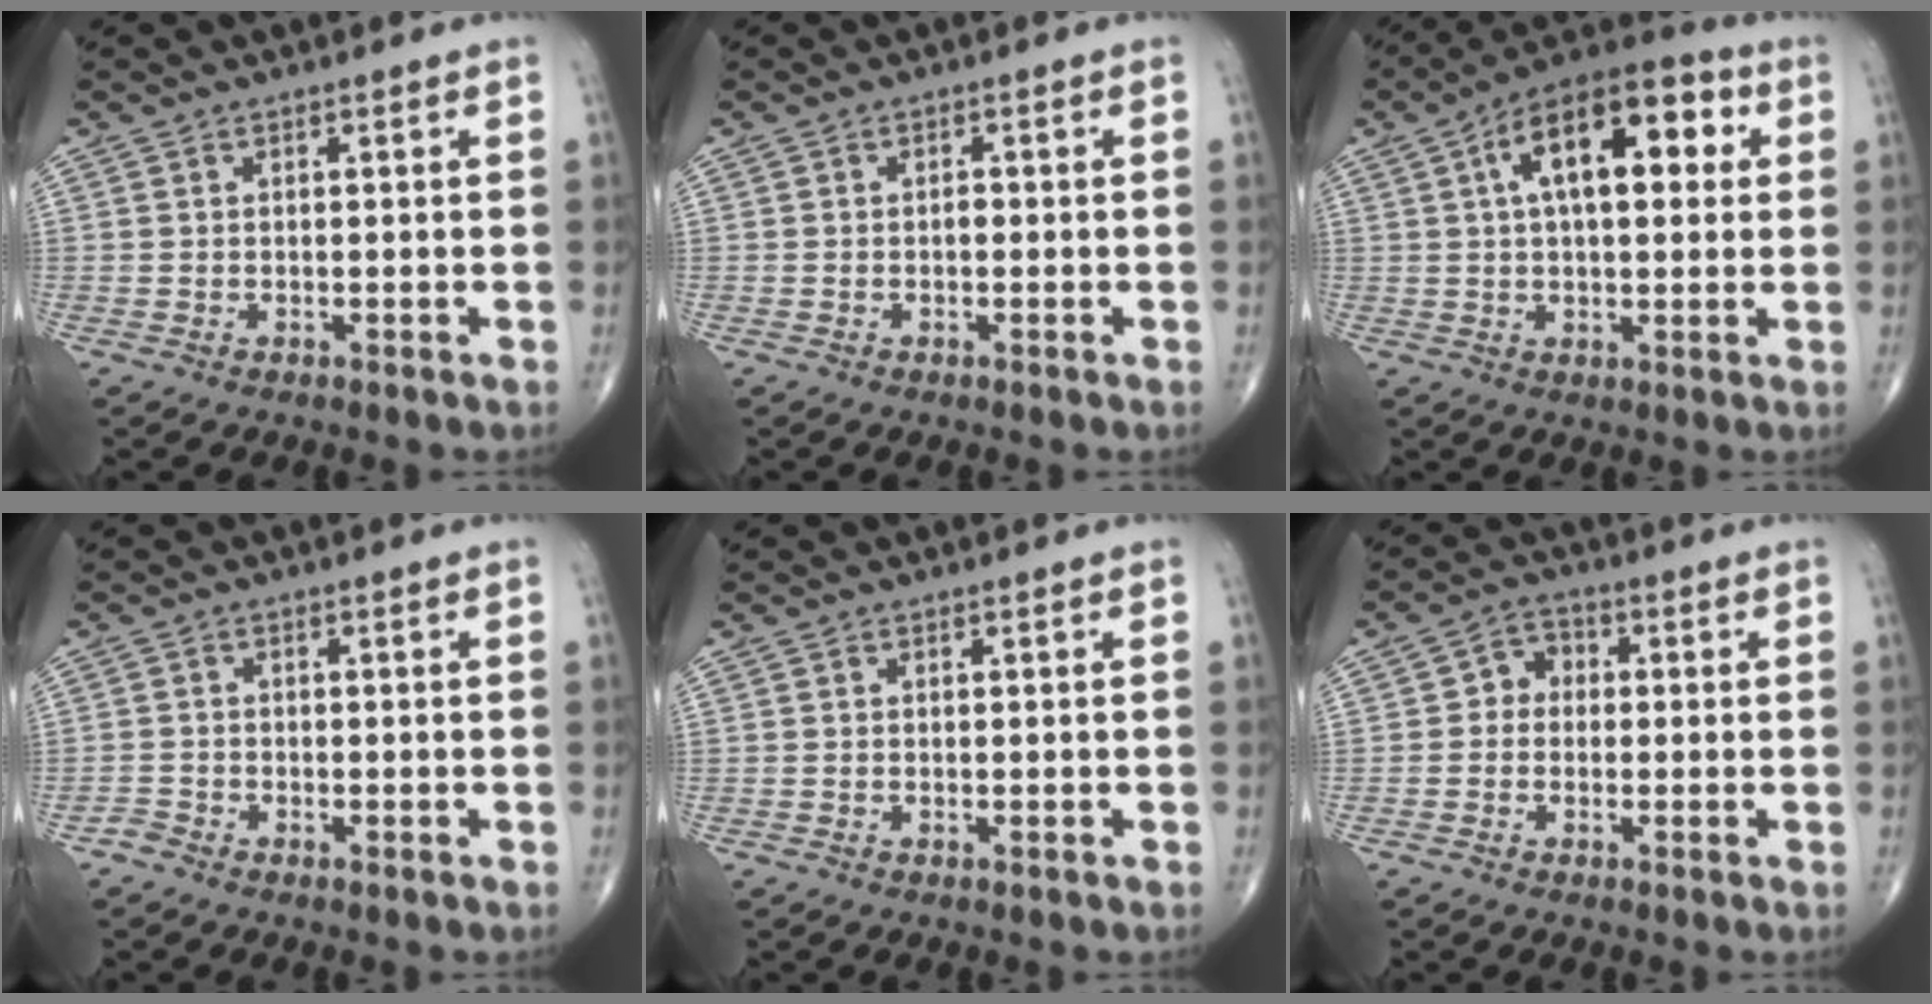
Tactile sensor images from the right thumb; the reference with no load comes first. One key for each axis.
{"total": 1.0, "fx": -0.2, "fy": 0.7, "fz": 0.7, "tx": -0.006, "ty": 0.003, "tz": -0.006}
{"total": 16.9, "fx": 4.4, "fy": 8.1, "fz": 14.1, "tx": -0.198, "ty": 0.028, "tz": 0.060}
{"total": 1.3, "fx": -1.2, "fy": 0.5, "fz": -0.1, "tx": 0.004, "ty": -0.002, "tz": -0.028}
{"total": 0.0}
{"total": 4.4, "fx": -0.2, "fy": 3.7, "fz": 2.2, "tx": -0.013, "ty": 0.019, "tz": -0.015}